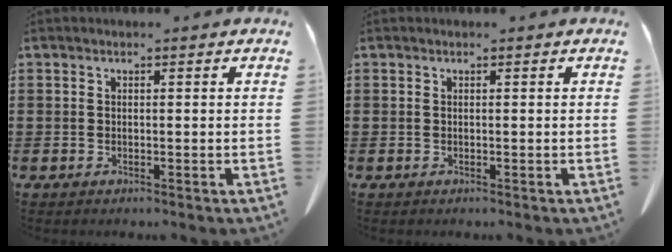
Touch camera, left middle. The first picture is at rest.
{"total": 0.0}